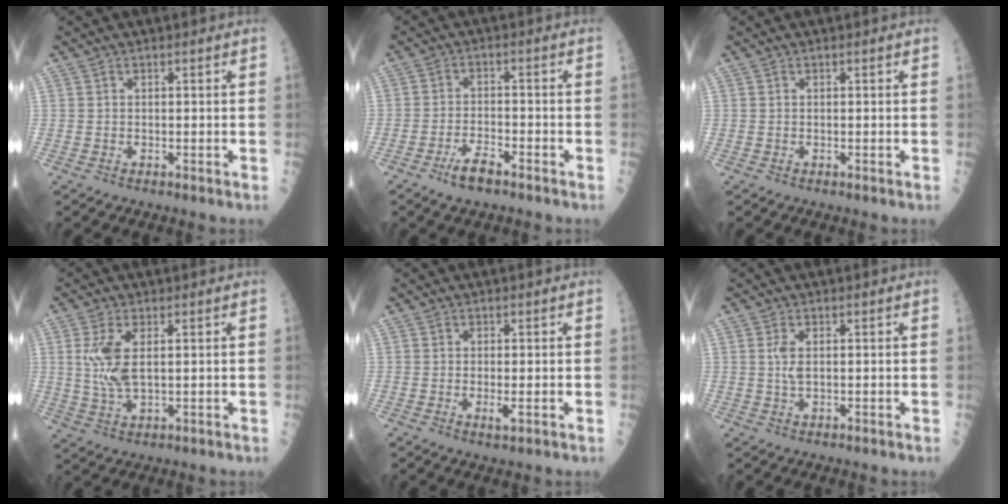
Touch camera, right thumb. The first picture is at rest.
{"total": 4.8, "force": [-3.2, 1.6, 3.2], "torque": [-0.059, 0.019, -0.056]}
{"total": 0.0}
{"total": 6.9, "force": [1.3, 2.9, 6.1], "torque": [-0.138, -0.008, 0.034]}
{"total": 1.8, "force": [-0.4, 0.4, 1.7], "torque": [-0.033, -0.005, -0.008]}
{"total": 2.4, "force": [0.4, 0.9, 2.2], "torque": [-0.048, -0.002, 0.012]}